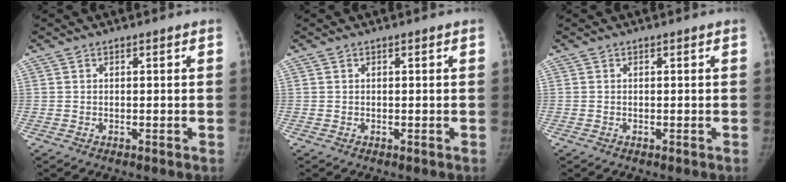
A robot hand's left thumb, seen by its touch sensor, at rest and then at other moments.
{"total": 0.0}
{"total": 0.0}